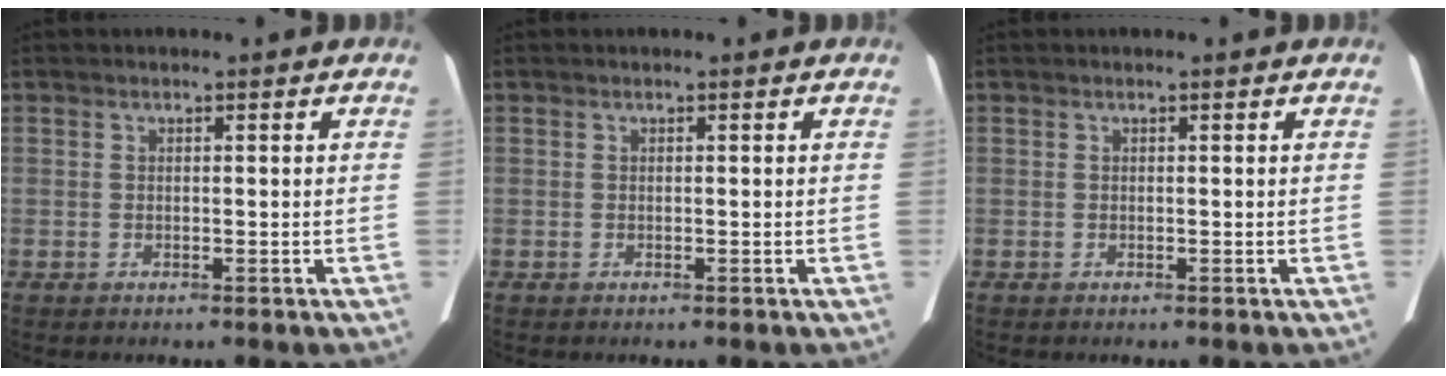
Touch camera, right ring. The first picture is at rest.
{"total": 0.0}
{"total": 0.0}